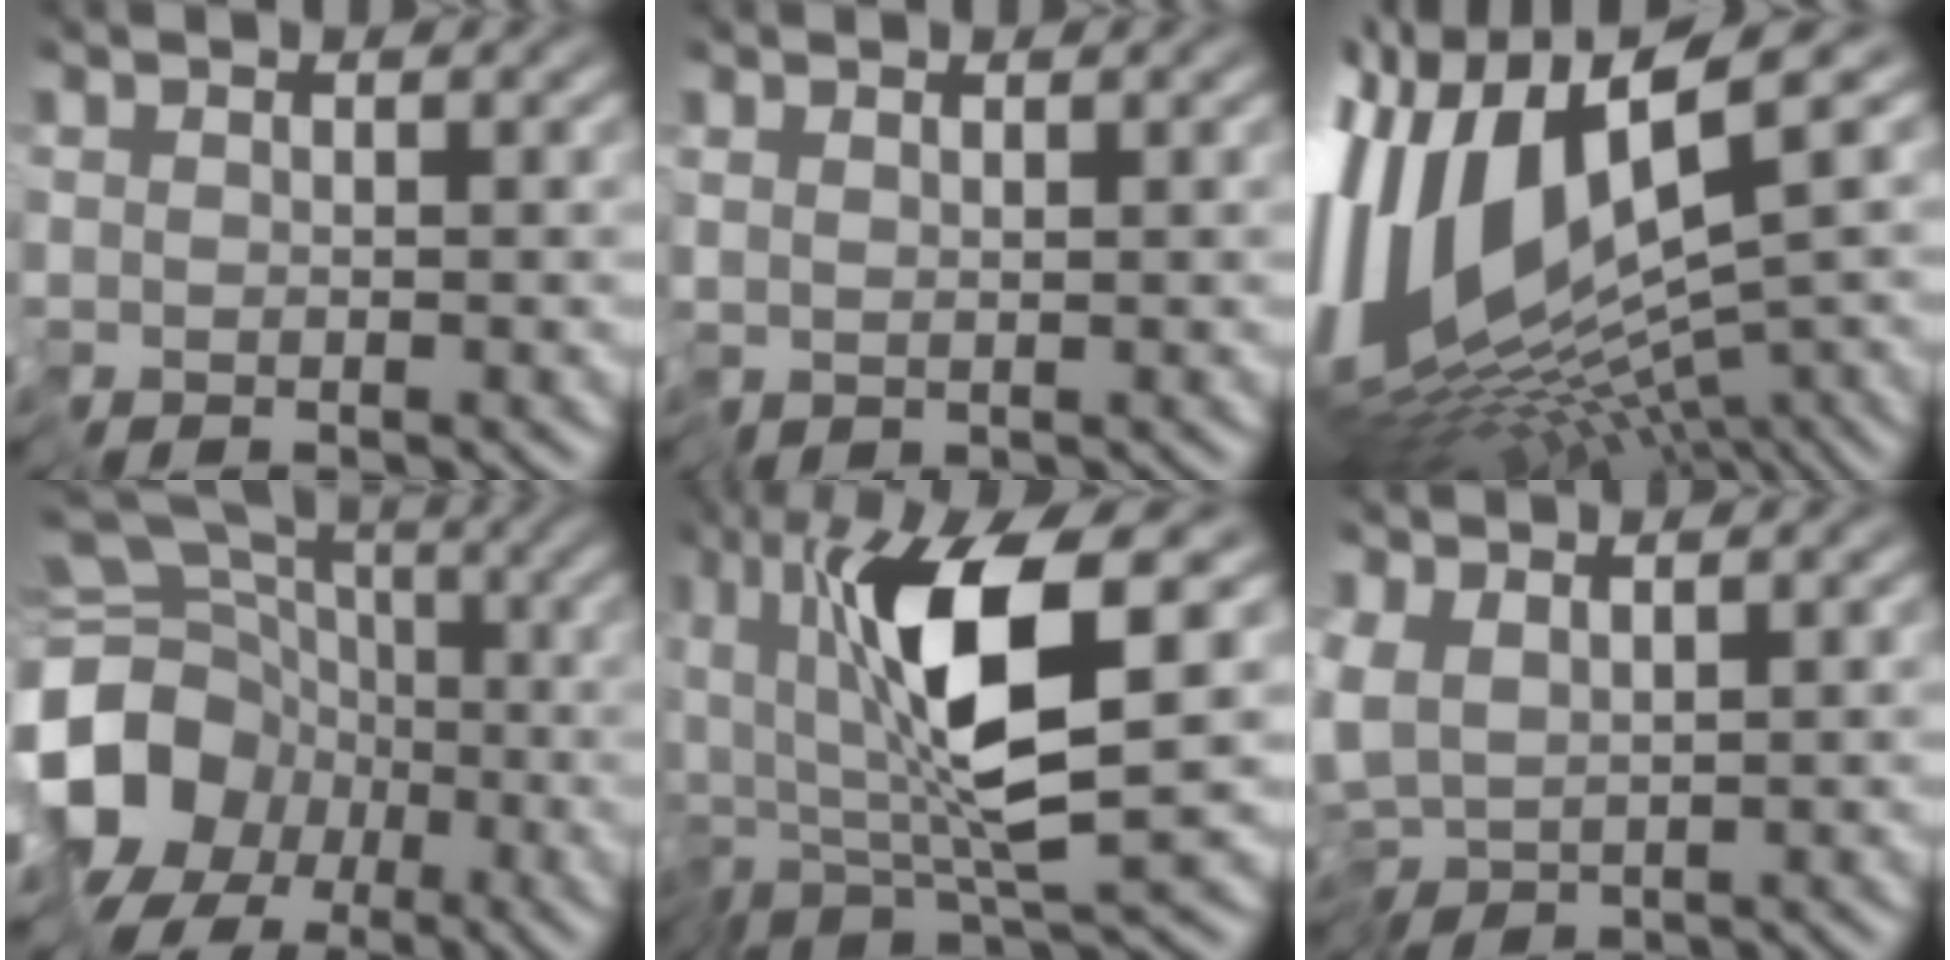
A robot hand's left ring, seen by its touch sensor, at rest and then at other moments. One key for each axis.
{"total": 0.7, "fx": 0.5, "fy": -0.1, "fz": 0.5, "tx": -0.010, "ty": 0.004, "tz": 0.013}
{"total": 13.9, "fx": 0.5, "fy": 5.2, "fz": 12.9, "tx": -0.272, "ty": 0.002, "tz": 0.026}
{"total": 17.1, "fx": -5.7, "fy": 14.6, "fz": 6.7, "tx": -0.158, "ty": -0.007, "tz": -0.128}
{"total": 9.1, "fx": 1.3, "fy": 2.0, "fz": 8.8, "tx": -0.160, "ty": 0.003, "tz": 0.023}
{"total": 3.2, "fx": -0.1, "fy": 1.8, "fz": 2.6, "tx": -0.056, "ty": 0.001, "tz": -0.006}